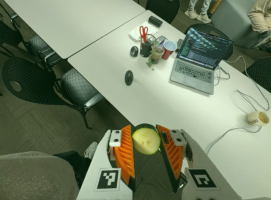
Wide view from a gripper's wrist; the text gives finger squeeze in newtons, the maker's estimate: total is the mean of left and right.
{"total": 8.6, "left": 7.9, "right": 9.3}